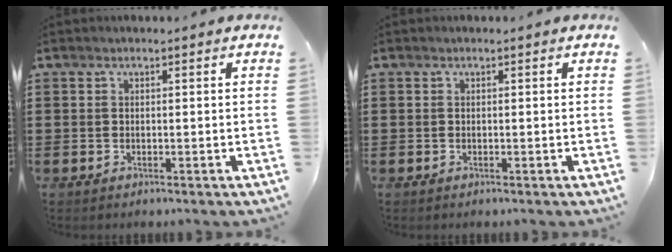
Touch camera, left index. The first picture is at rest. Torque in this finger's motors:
{"motor_torque": [-0.01, 0.00, 0.01, 0.00]}